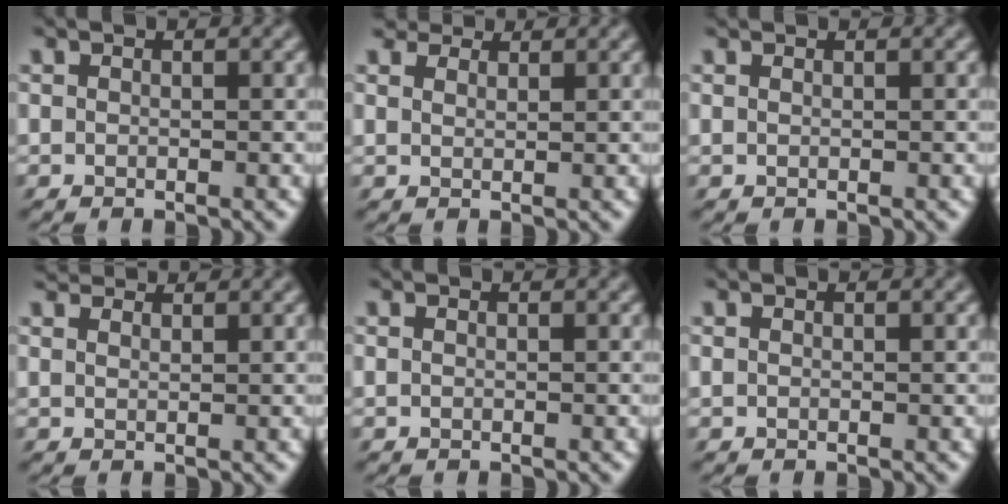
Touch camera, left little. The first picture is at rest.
{"total": 3.7, "force": [3.0, 1.8, 1.4], "torque": [-0.072, 0.001, 0.057]}
{"total": 0.5, "force": [0.4, -0.3, 0.0], "torque": [-0.001, 0.002, 0.008]}
{"total": 2.3, "force": [2.3, 0.2, 0.5], "torque": [-0.026, -0.001, 0.047]}
{"total": 0.0}
{"total": 0.0}